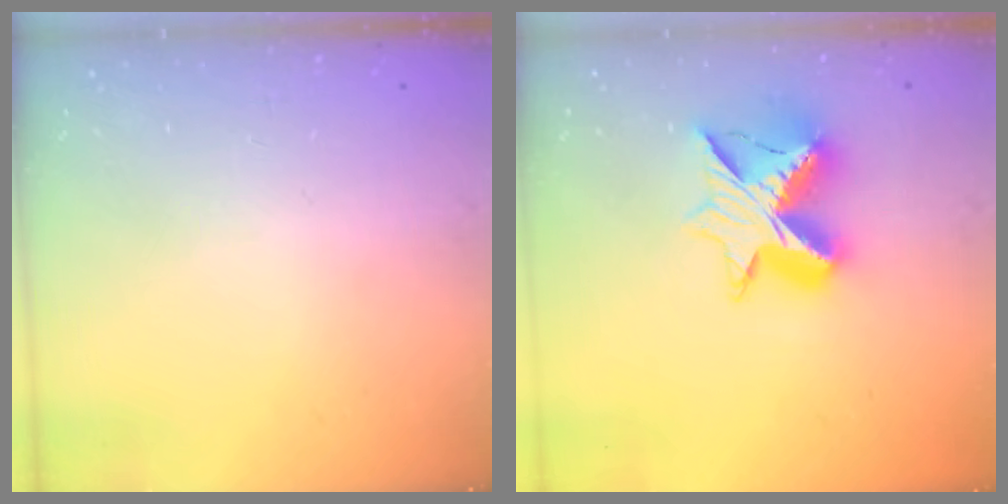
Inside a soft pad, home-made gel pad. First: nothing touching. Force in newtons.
{"total": 13.2, "press": 13.1, "slide": 0.9}